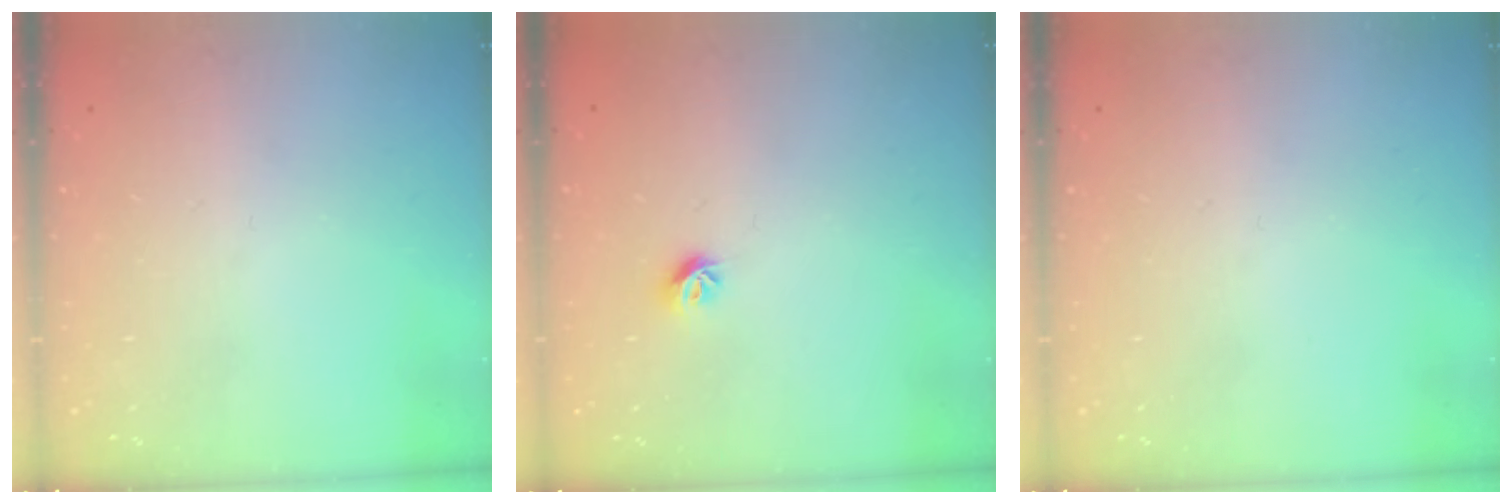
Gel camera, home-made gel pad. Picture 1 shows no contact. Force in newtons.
{"total": 6.0, "press": 6.0, "slide": 0.7}
{"total": 0.0}